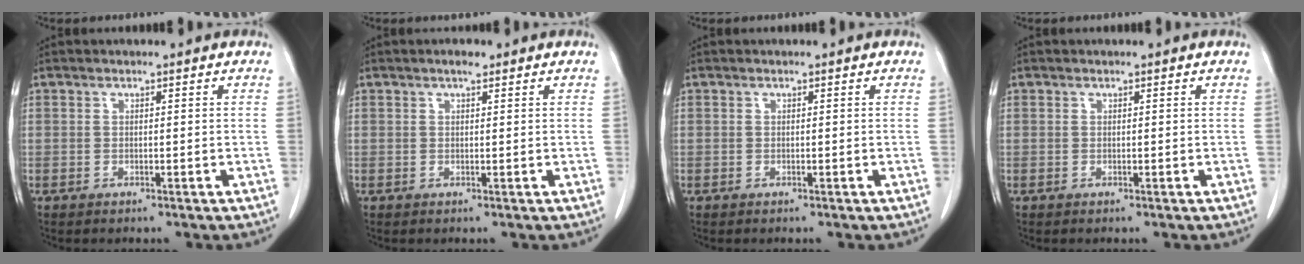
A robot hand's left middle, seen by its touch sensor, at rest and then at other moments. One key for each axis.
{"total": 1.2, "fx": 0.9, "fy": 0.4, "fz": 0.8, "tx": -0.017, "ty": 0.003, "tz": 0.014}
{"total": 0.0}
{"total": 0.0}